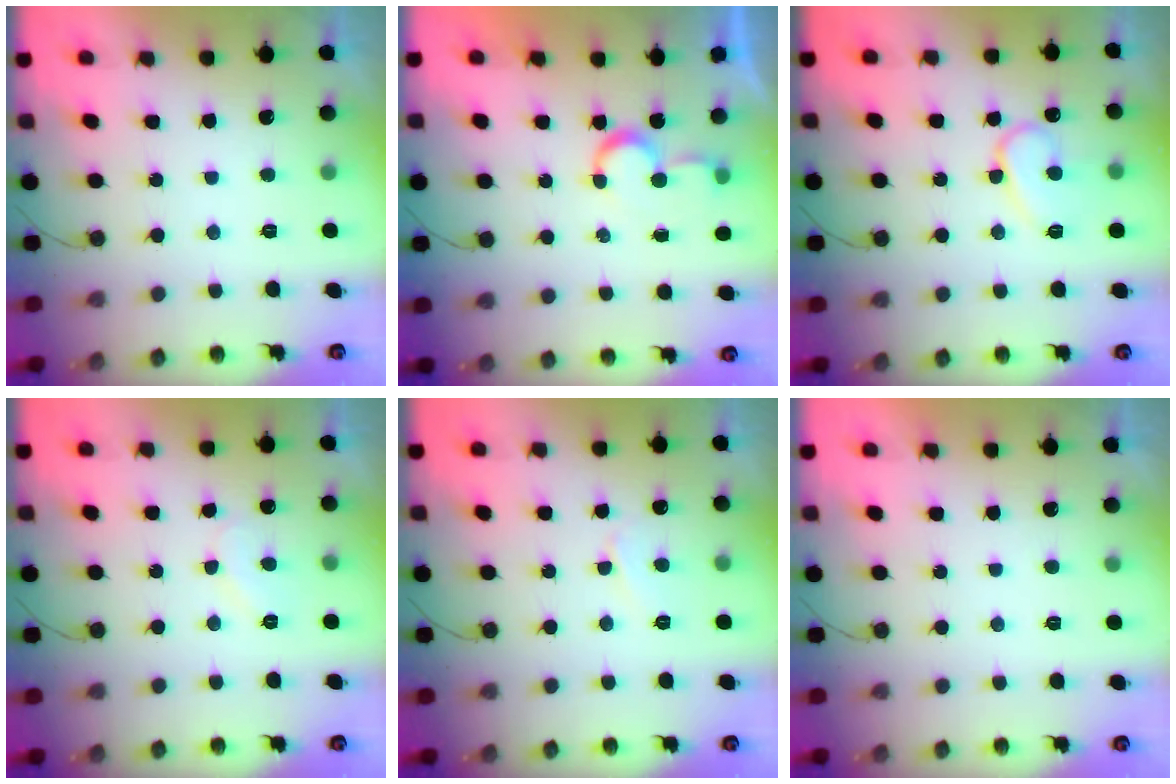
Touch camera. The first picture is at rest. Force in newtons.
{"total": 4.3, "press": 4.3, "slide": 0.3}
{"total": 10.2, "press": 10.2, "slide": 1.1}
{"total": 6.9, "press": 6.9, "slide": 0.7}
{"total": 4.2, "press": 4.2, "slide": 0.4}
{"total": 1.7, "press": 1.7, "slide": 0.0}